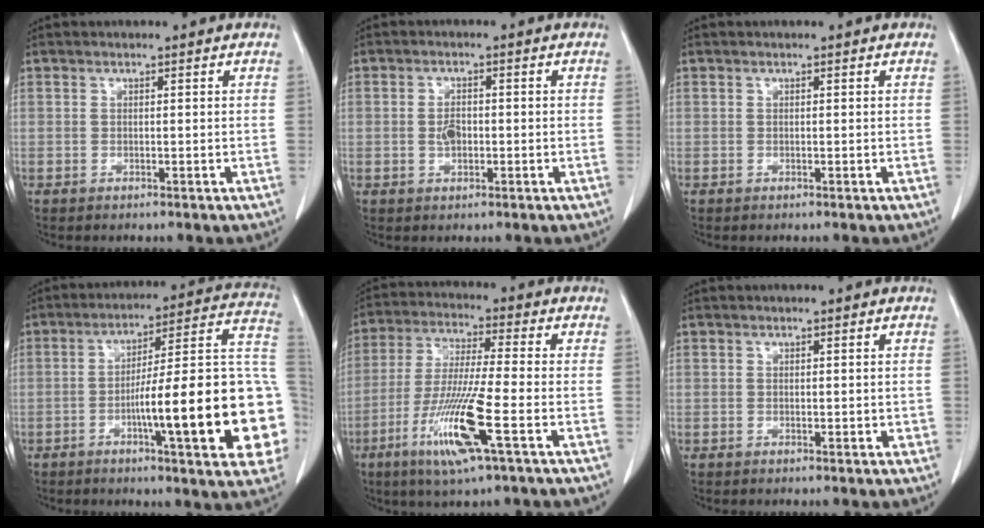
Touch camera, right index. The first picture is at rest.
{"total": 2.5, "force": [-0.4, 1.3, 2.1], "torque": [-0.040, 0.002, -0.006]}
{"total": 0.0}
{"total": 22.9, "force": [-5.4, 2.2, 22.1], "torque": [-0.215, 0.024, -0.073]}
{"total": 12.8, "force": [-5.3, 0.0, 11.7], "torque": [-0.240, -0.025, -0.102]}
{"total": 1.0, "force": [0.0, 0.6, 0.7], "torque": [-0.005, 0.000, 0.002]}